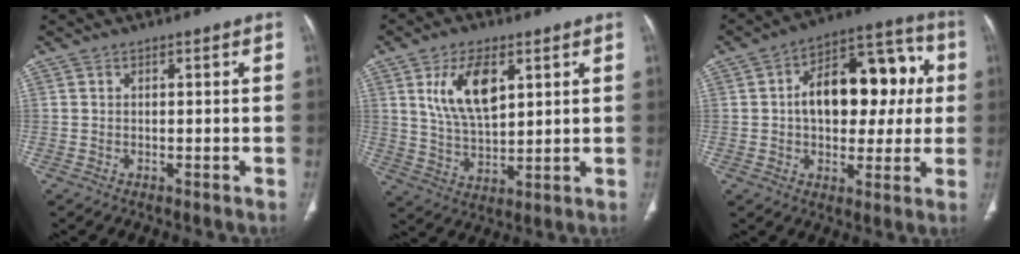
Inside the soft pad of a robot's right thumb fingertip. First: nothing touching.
{"total": 11.4, "force": [4.4, 5.8, 8.8], "torque": [-0.147, -0.017, 0.089]}
{"total": 19.2, "force": [2.1, 11.6, 15.1], "torque": [-0.174, 0.039, 0.030]}